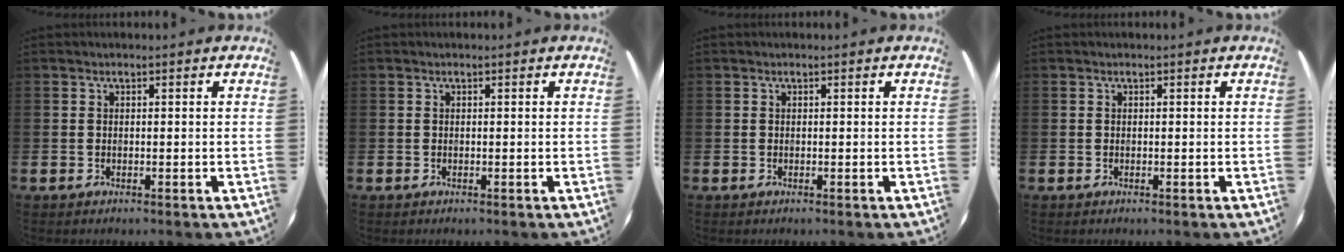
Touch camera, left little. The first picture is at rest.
{"total": 0.0}
{"total": 0.0}
{"total": 0.0}